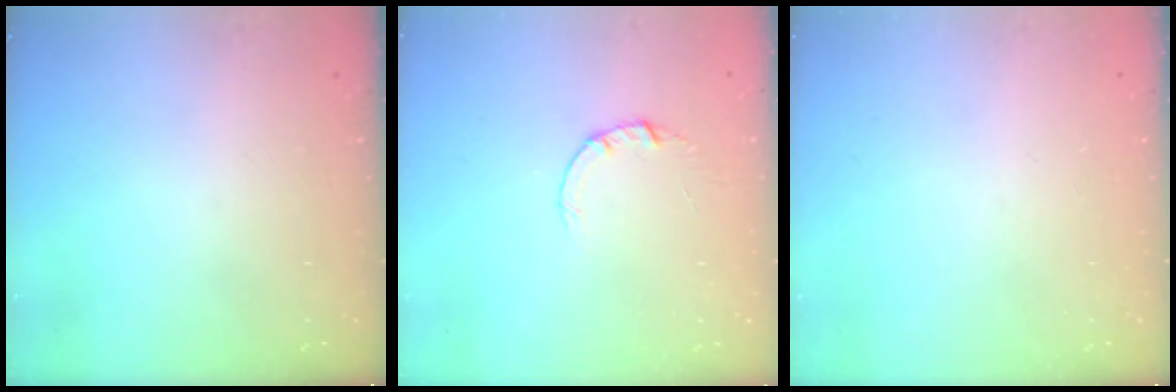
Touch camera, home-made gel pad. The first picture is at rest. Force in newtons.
{"total": 2.0, "press": 2.0, "slide": 0.2}
{"total": 0.0}